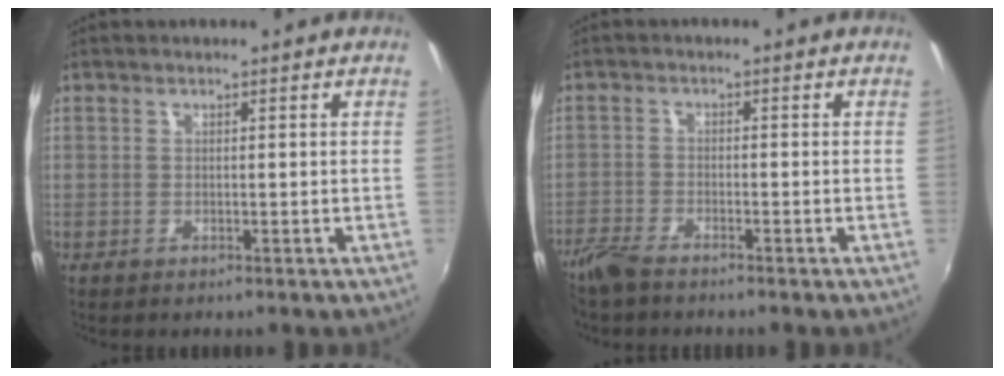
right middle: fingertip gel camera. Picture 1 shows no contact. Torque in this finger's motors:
{"motor_torque": [1.24, -0.90, 0.83, 0.21]}